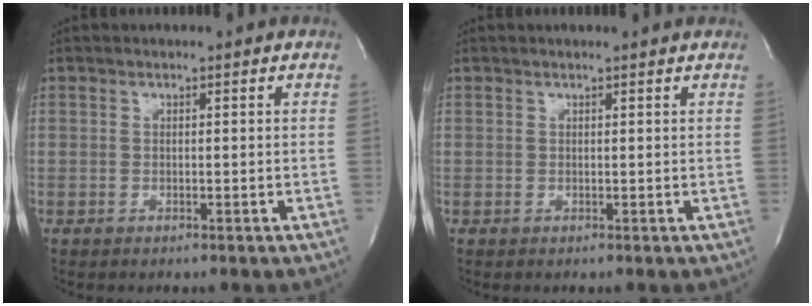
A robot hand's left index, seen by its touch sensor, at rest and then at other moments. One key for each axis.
{"total": 2.3, "fx": 2.2, "fy": -0.1, "fz": 0.8, "tx": -0.015, "ty": 0.010, "tz": 0.023}